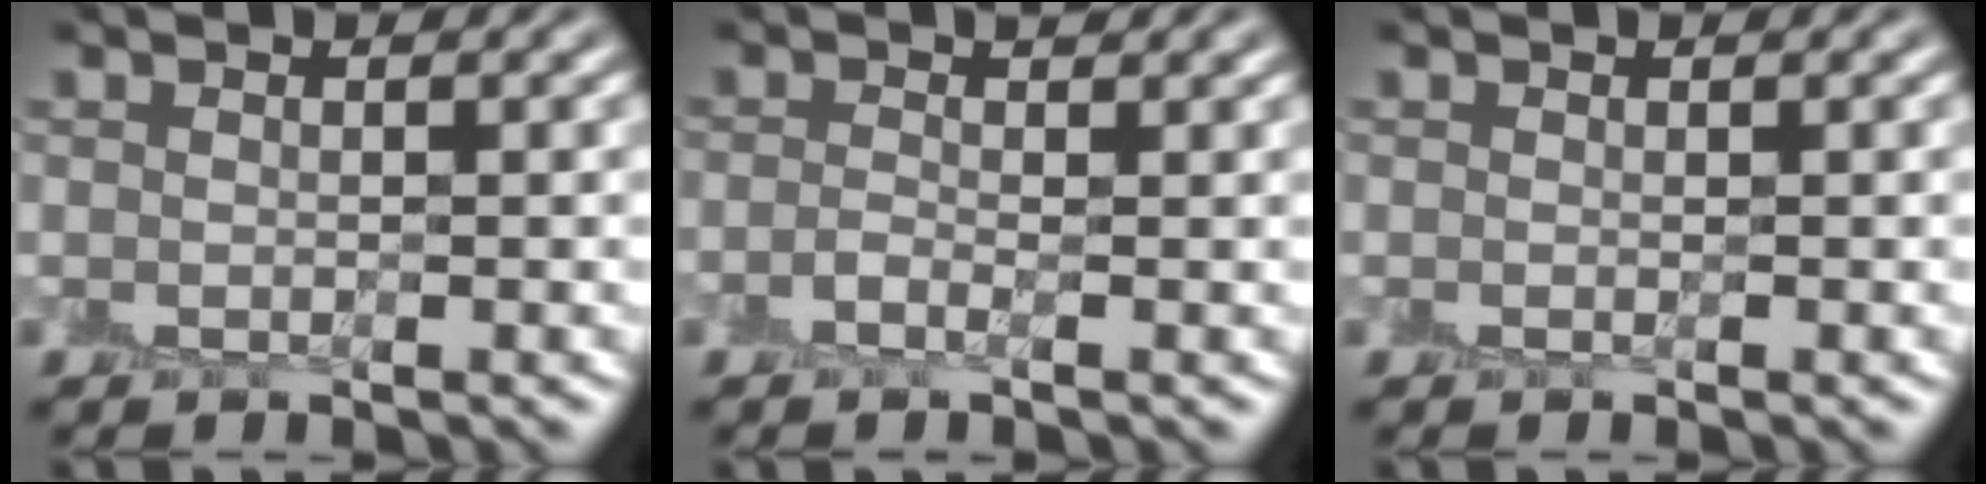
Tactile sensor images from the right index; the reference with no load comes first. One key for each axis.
{"total": 1.0, "fx": -0.3, "fy": 0.3, "fz": 1.0, "tx": -0.022, "ty": 0.004, "tz": -0.008}
{"total": 0.0}